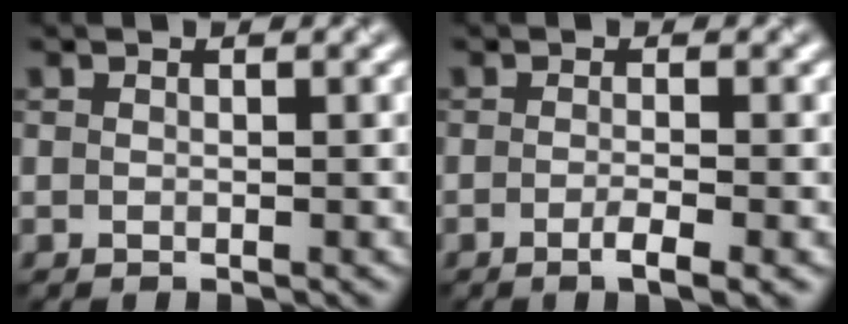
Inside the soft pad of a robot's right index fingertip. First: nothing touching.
{"total": 2.4, "force": [-0.9, 0.8, 2.1], "torque": [-0.031, -0.001, -0.018]}